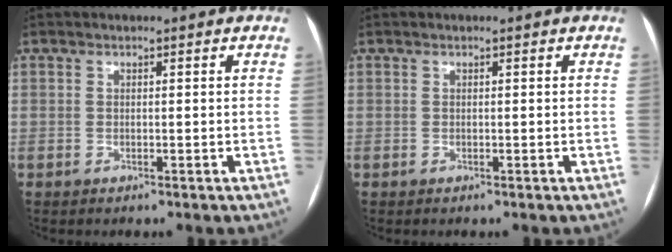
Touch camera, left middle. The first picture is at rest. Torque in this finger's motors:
{"motor_torque": [-0.01, 0.13, 0.08, 0.00]}